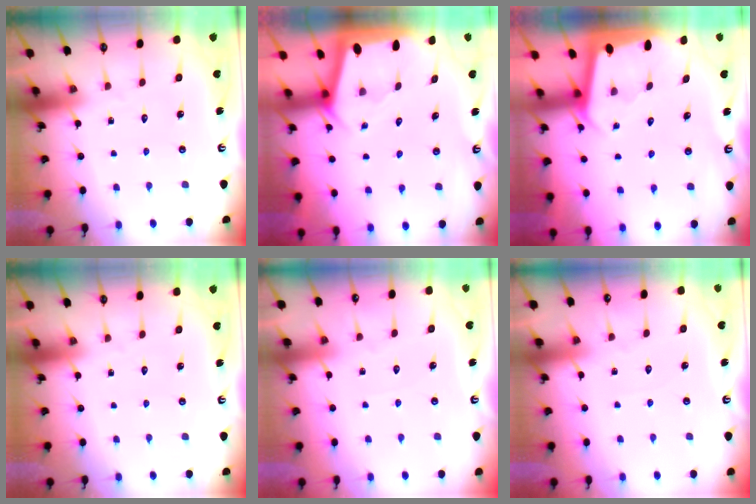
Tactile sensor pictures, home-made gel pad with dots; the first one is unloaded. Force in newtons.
{"total": 2.1, "press": 2.1, "slide": 0.0}
{"total": 1.9, "press": 1.9, "slide": 0.1}
{"total": 0.0}
{"total": 2.9, "press": 2.8, "slide": 0.5}
{"total": 2.3, "press": 2.3, "slide": 0.4}